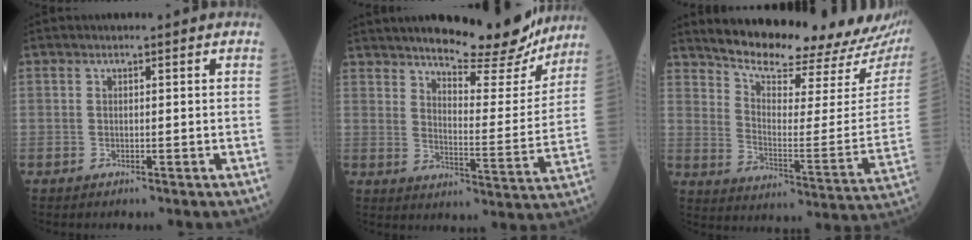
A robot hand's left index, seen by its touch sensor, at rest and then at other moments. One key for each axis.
{"total": 16.5, "fx": 14.7, "fy": 3.1, "fz": 6.7, "tx": -0.083, "ty": -0.028, "tz": 0.193}
{"total": 22.5, "fx": 20.9, "fy": 3.6, "fz": 7.4, "tx": -0.106, "ty": -0.072, "tz": 0.274}